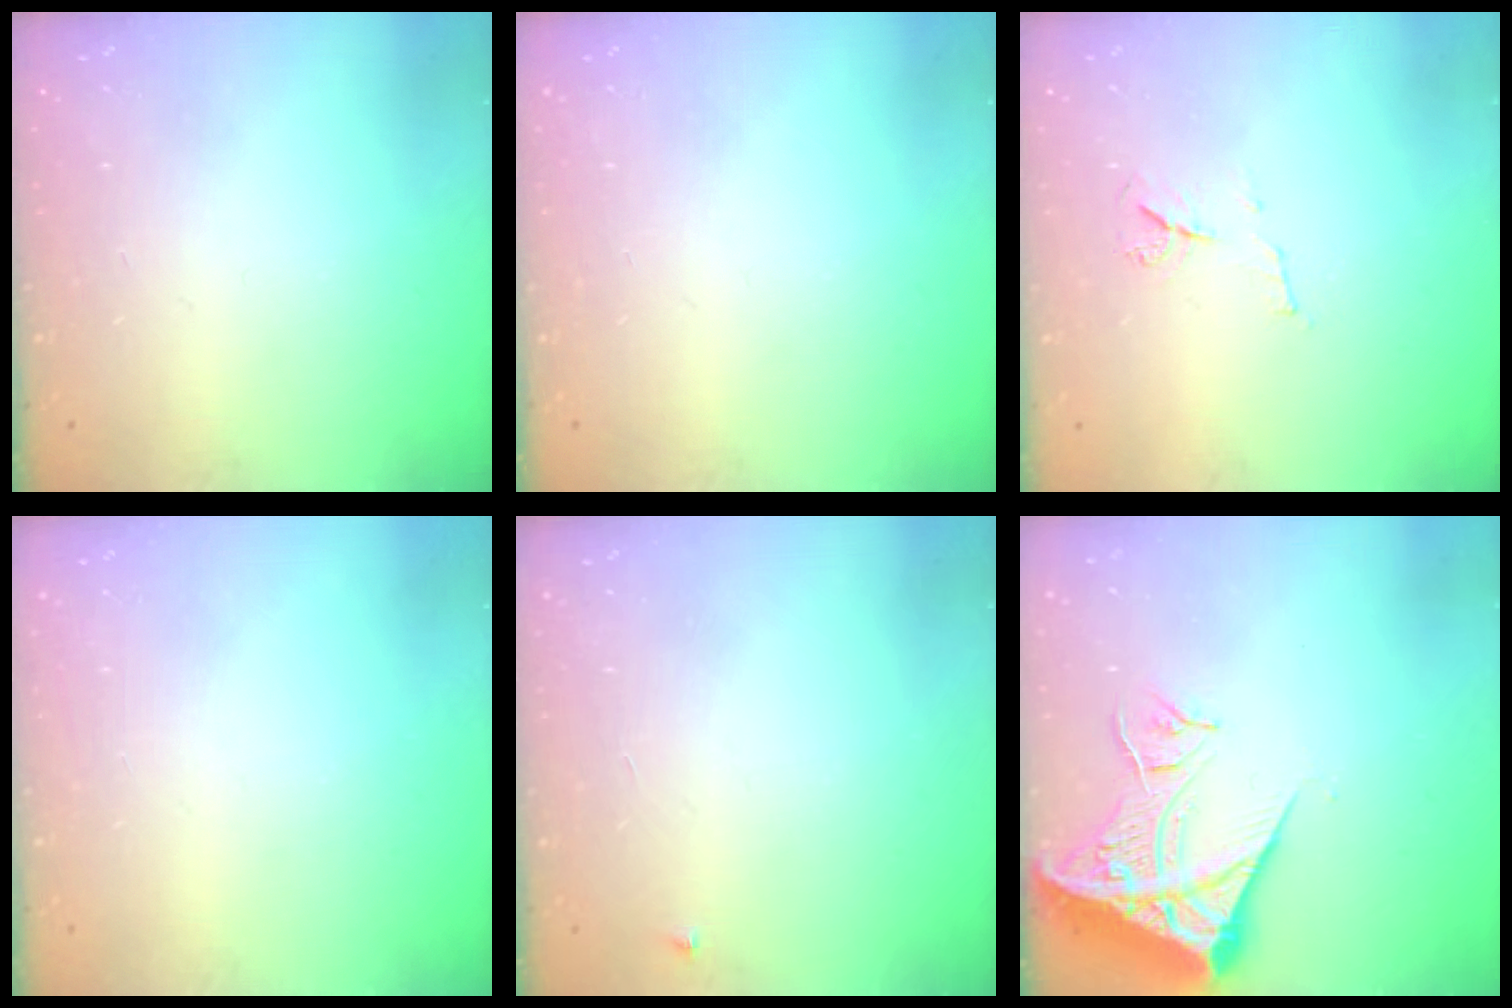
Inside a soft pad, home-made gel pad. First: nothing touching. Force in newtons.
{"total": 0.0}
{"total": 6.5, "press": 6.5, "slide": 0.8}
{"total": 0.0}
{"total": 2.5, "press": 2.4, "slide": 0.4}
{"total": 13.5, "press": 13.4, "slide": 1.8}